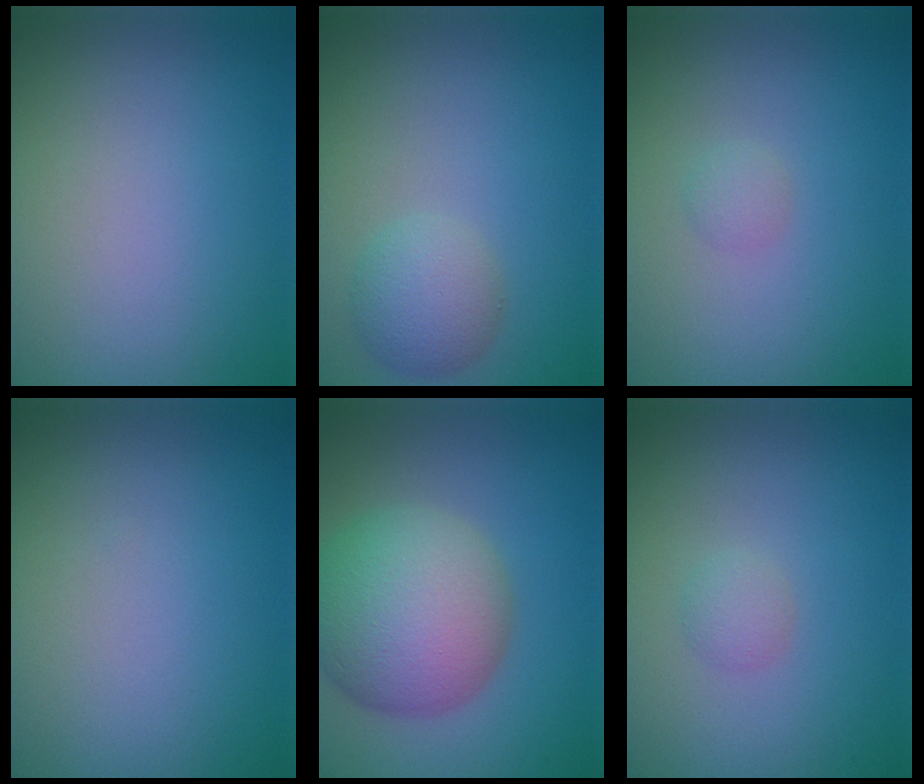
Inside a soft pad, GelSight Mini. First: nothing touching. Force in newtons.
{"total": 2.9, "press": 2.9, "slide": 0.0}
{"total": 0.9, "press": 0.8, "slide": 0.1}
{"total": 0.0}
{"total": 9.4, "press": 9.3, "slide": 0.2}
{"total": 1.1, "press": 1.1, "slide": 0.1}